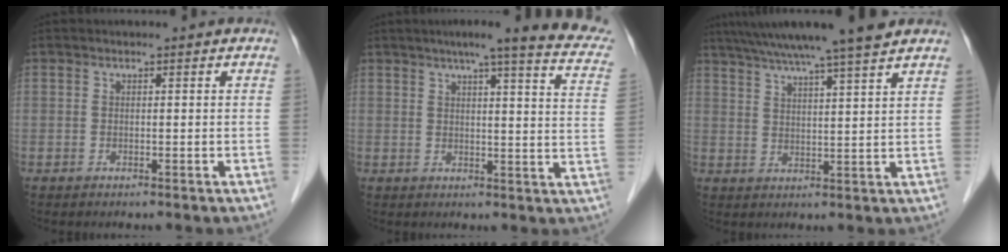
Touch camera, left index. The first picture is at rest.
{"total": 18.2, "force": [14.6, 0.9, 10.8], "torque": [-0.137, -0.014, 0.157]}
{"total": 13.4, "force": [11.2, -0.8, 7.3], "torque": [-0.126, 0.017, 0.161]}